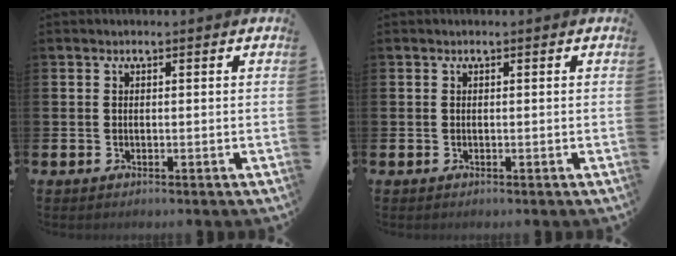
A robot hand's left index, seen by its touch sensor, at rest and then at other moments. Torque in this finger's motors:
{"motor_torque": [0.00, 0.00, 0.00, 0.00]}